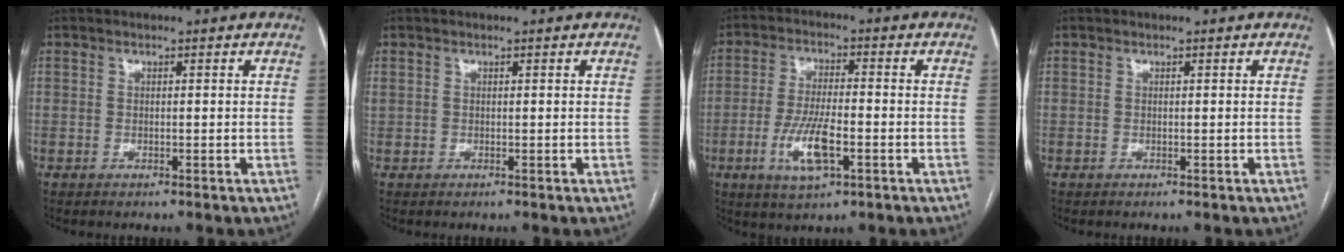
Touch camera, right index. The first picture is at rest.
{"total": 0.6, "force": [0.3, 0.5, 0.2], "torque": [-0.006, 0.016, 0.009]}
{"total": 8.5, "force": [-3.0, 2.1, 7.7], "torque": [-0.156, -0.006, -0.051]}
{"total": 0.0}